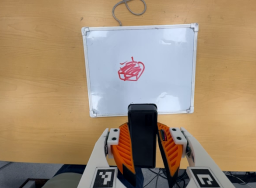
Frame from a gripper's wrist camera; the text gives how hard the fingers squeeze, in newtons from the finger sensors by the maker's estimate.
{"total": 9.7, "left": 8.1, "right": 11.2}